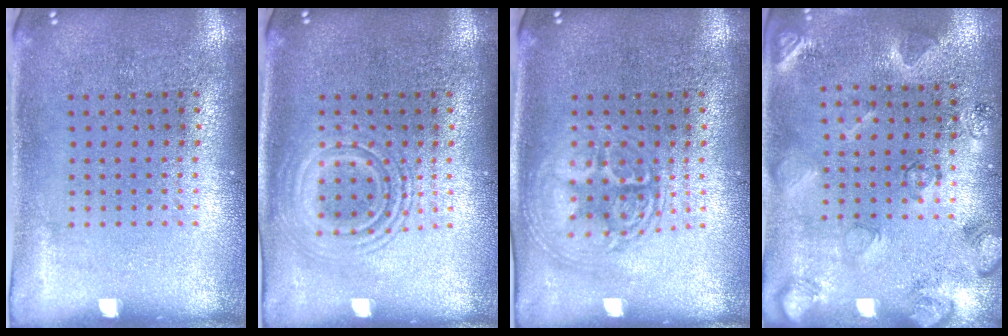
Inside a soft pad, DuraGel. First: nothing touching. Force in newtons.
{"total": 2.1, "press": 2.1, "slide": 0.3}
{"total": 2.8, "press": 2.7, "slide": 0.3}
{"total": 2.2, "press": 2.1, "slide": 0.7}